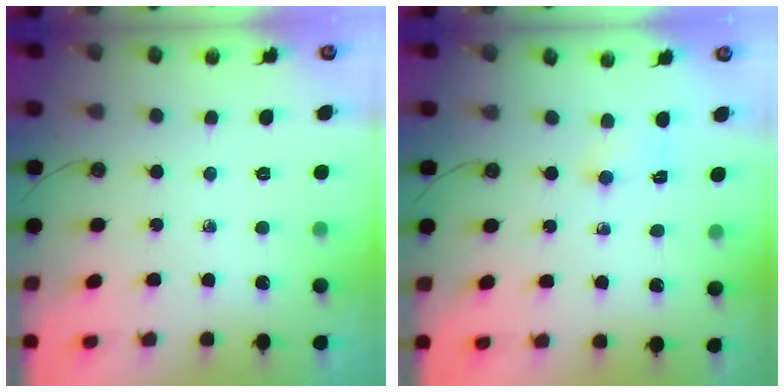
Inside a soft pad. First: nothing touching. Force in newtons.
{"total": 2.4, "press": 2.3, "slide": 0.7}